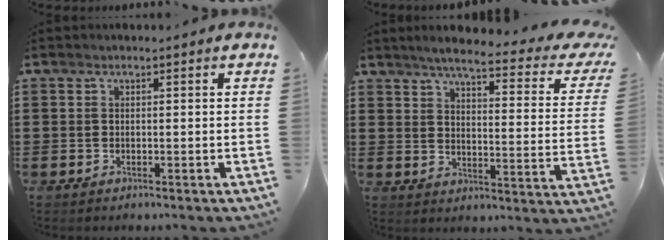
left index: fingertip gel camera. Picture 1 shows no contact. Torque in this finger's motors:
{"motor_torque": [1.30, -0.84, 0.19, 0.01]}